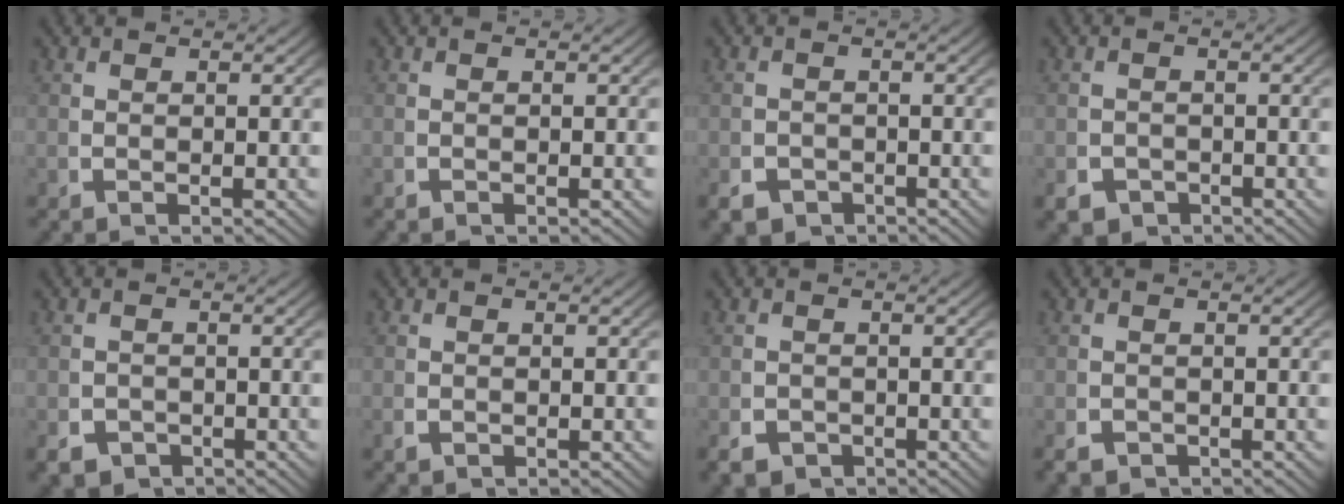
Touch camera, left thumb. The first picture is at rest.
{"total": 0.0}
{"total": 3.6, "force": [-2.8, 2.1, 0.8], "torque": [-0.012, -0.022, -0.041]}
{"total": 3.9, "force": [-2.8, 2.5, 1.0], "torque": [-0.018, -0.024, -0.039]}
{"total": 4.0, "force": [-2.9, 2.5, 1.0], "torque": [-0.018, -0.024, -0.040]}
{"total": 0.6, "force": [-0.3, 0.4, 0.3], "torque": [-0.009, -0.007, -0.003]}
{"total": 3.1, "force": [-2.3, 2.0, 0.8], "torque": [-0.014, -0.020, -0.032]}
{"total": 1.8, "force": [-1.5, 1.0, 0.3], "torque": [-0.007, -0.014, -0.020]}